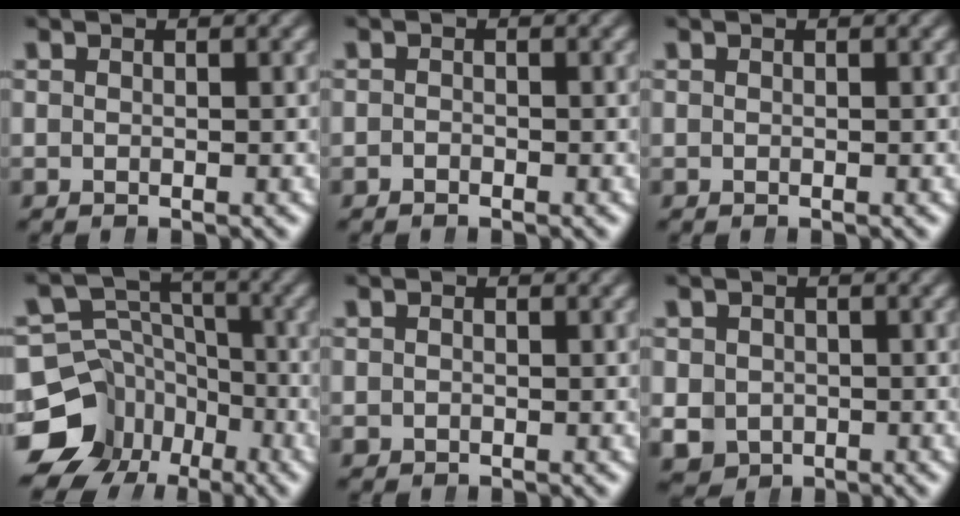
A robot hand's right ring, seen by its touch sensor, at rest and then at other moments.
{"total": 0.8, "force": [-0.8, 0.0, -0.2], "torque": [0.013, -0.003, -0.013]}
{"total": 0.0}
{"total": 13.1, "force": [-4.9, 10.9, 5.5], "torque": [-0.077, -0.050, -0.073]}
{"total": 1.1, "force": [-0.3, 1.0, 0.3], "torque": [-0.012, -0.012, 0.005]}
{"total": 5.5, "force": [-1.6, 4.9, 1.9], "torque": [-0.040, -0.034, -0.009]}